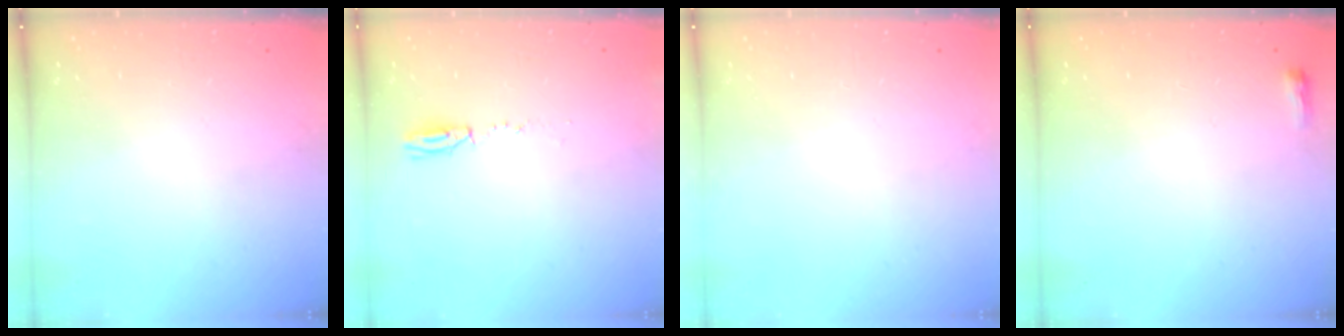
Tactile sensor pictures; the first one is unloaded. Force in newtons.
{"total": 3.9, "press": 3.8, "slide": 0.9}
{"total": 0.0}
{"total": 2.6, "press": 2.5, "slide": 0.6}